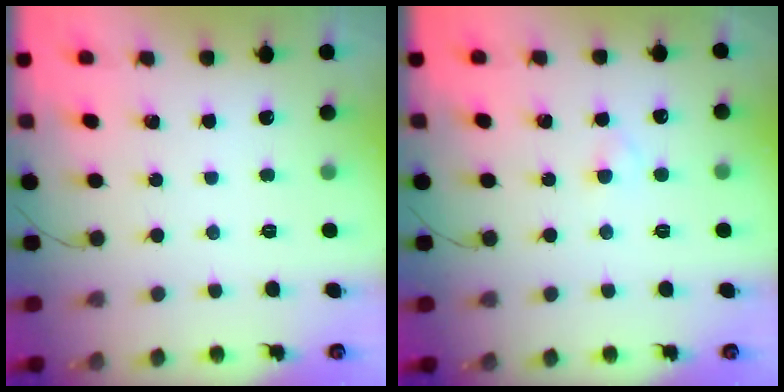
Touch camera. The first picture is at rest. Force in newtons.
{"total": 1.8, "press": 1.6, "slide": 0.9}